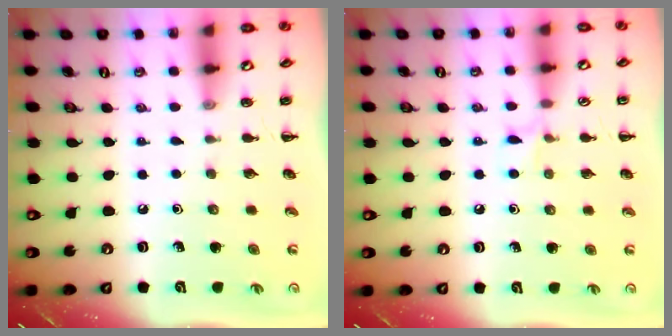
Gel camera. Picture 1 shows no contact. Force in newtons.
{"total": 4.9, "press": 4.5, "slide": 1.8}